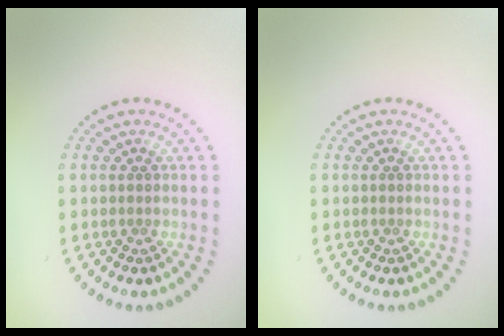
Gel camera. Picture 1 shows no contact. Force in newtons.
{"total": 0.0}